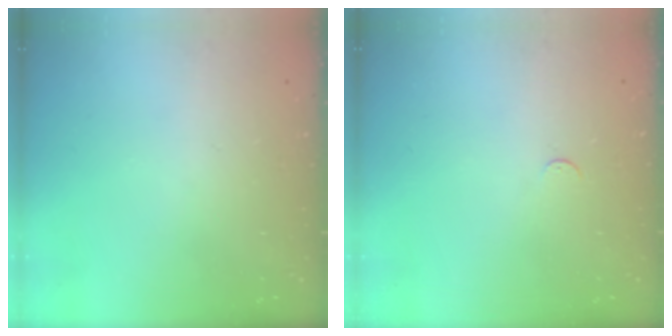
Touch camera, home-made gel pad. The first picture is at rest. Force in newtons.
{"total": 2.7, "press": 2.7, "slide": 0.4}